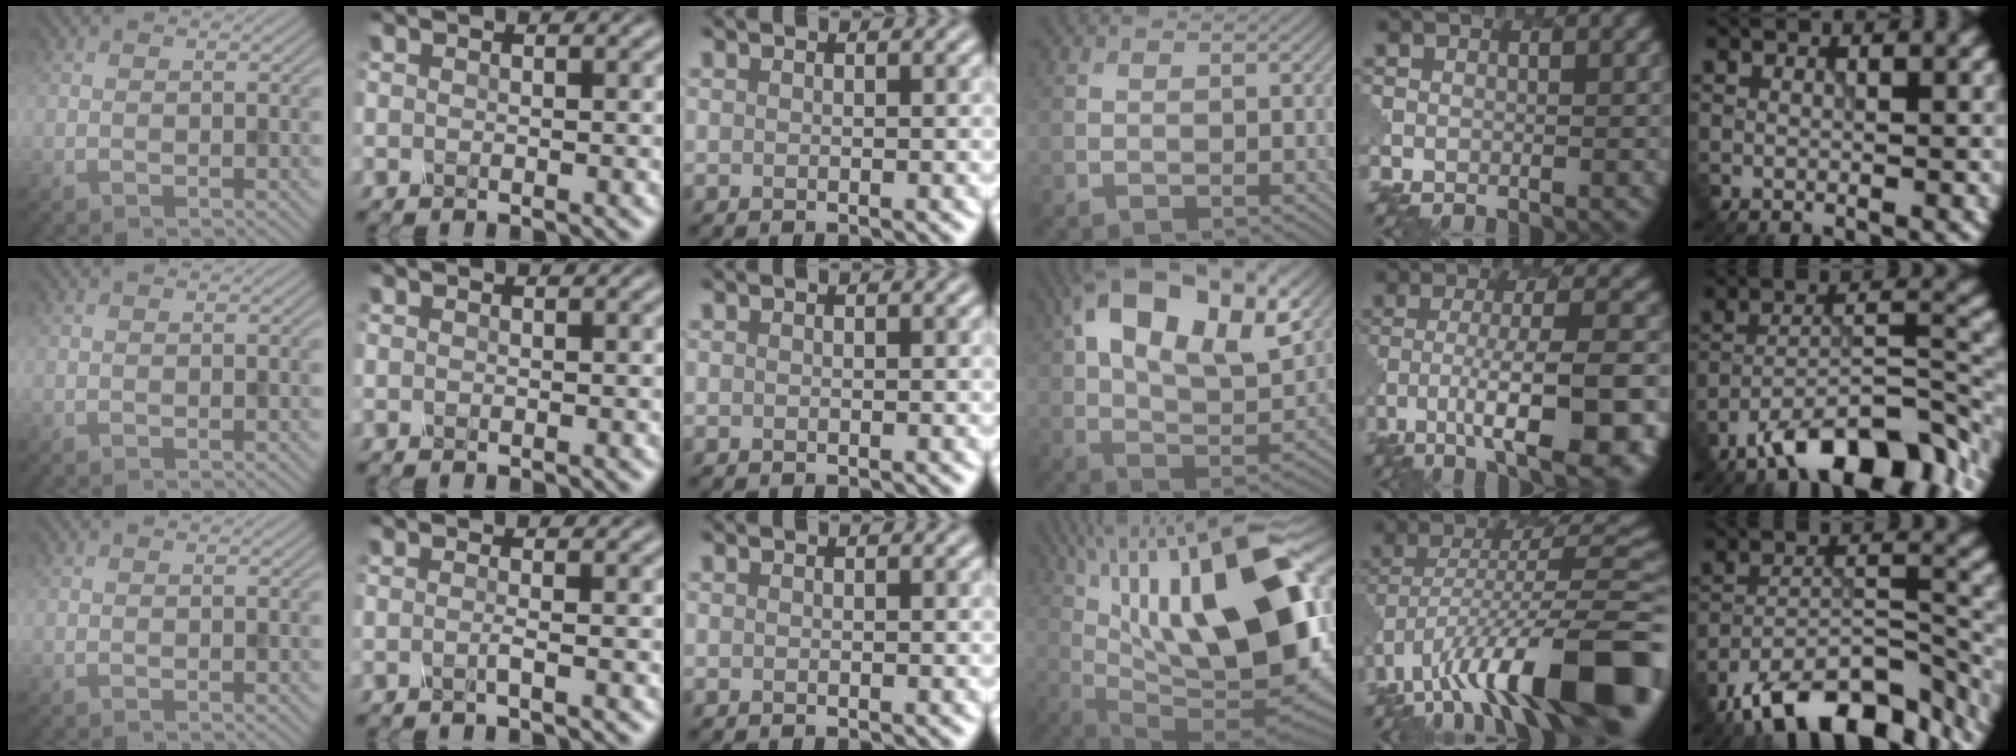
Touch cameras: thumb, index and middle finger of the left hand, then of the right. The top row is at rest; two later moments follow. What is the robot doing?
{"motion": "twist", "object": "rubiks cube"}